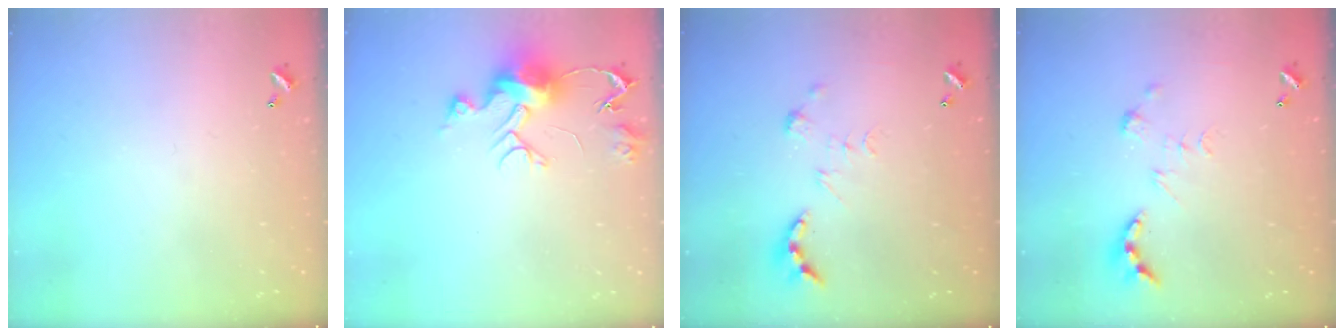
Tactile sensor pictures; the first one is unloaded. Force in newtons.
{"total": 10.8, "press": 10.8, "slide": 0.9}
{"total": 4.9, "press": 4.8, "slide": 0.8}
{"total": 4.9, "press": 4.8, "slide": 0.8}